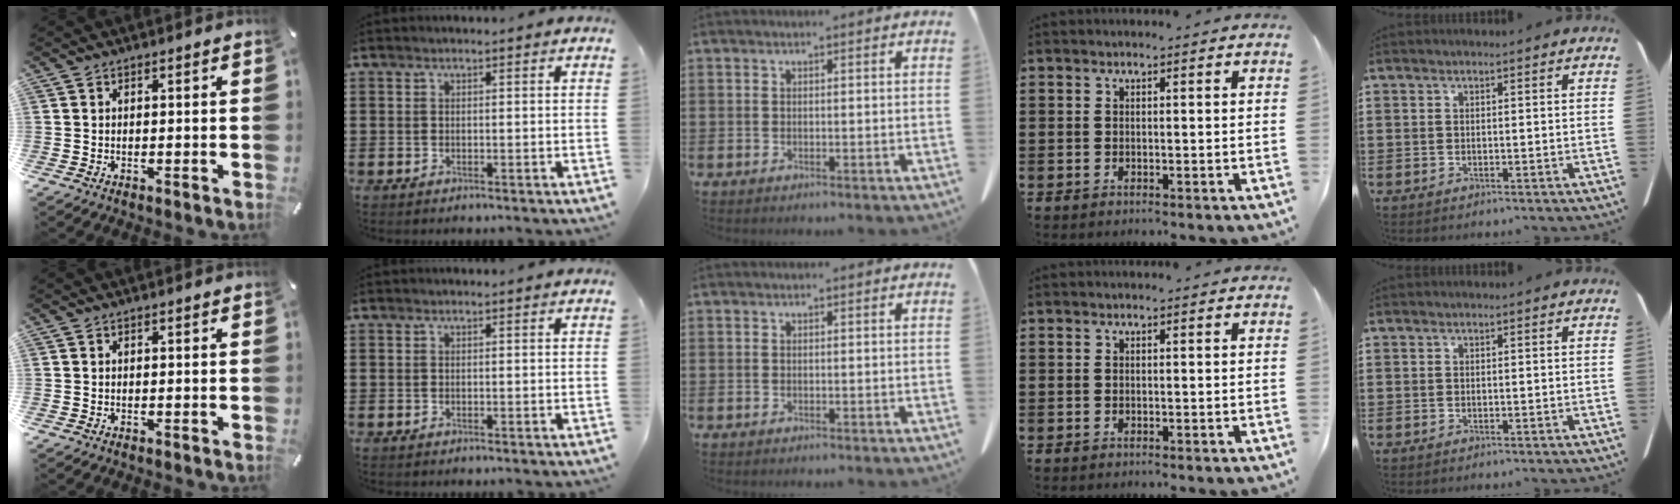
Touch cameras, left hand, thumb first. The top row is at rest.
{}